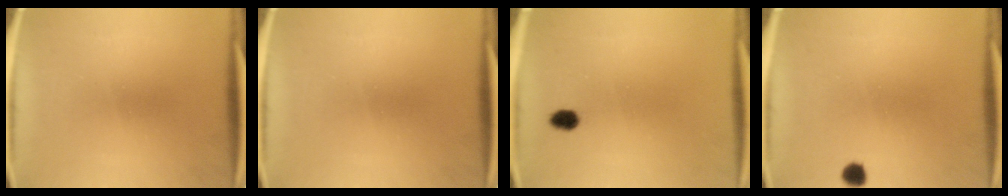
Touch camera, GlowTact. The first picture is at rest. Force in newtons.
{"total": 0.0}
{"total": 2.3}
{"total": 2.1}